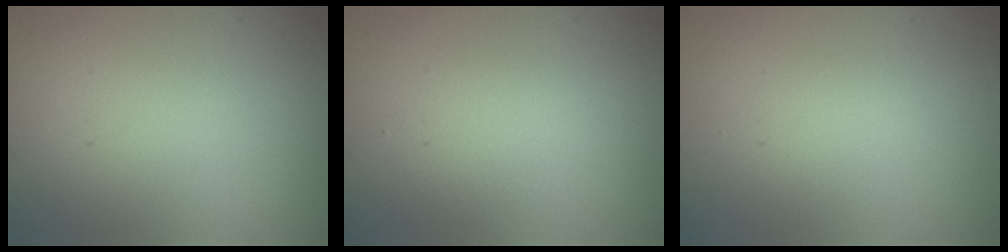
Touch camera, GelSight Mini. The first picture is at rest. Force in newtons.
{"total": 1.8, "press": 1.8, "slide": 0.1}
{"total": 1.3, "press": 1.3, "slide": 0.1}